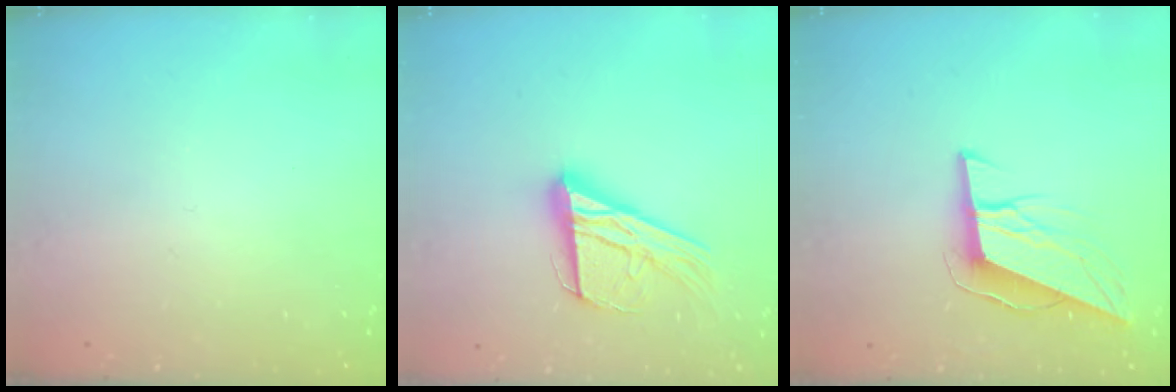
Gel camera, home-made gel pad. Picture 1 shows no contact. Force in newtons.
{"total": 17.6, "press": 17.5, "slide": 1.7}
{"total": 10.3, "press": 9.8, "slide": 3.0}